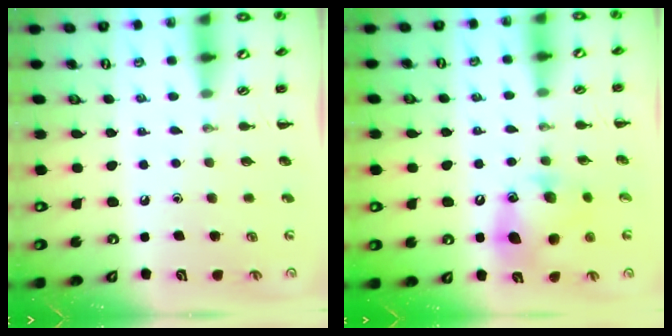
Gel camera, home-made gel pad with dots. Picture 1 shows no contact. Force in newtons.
{"total": 11.2, "press": 11.1, "slide": 1.3}